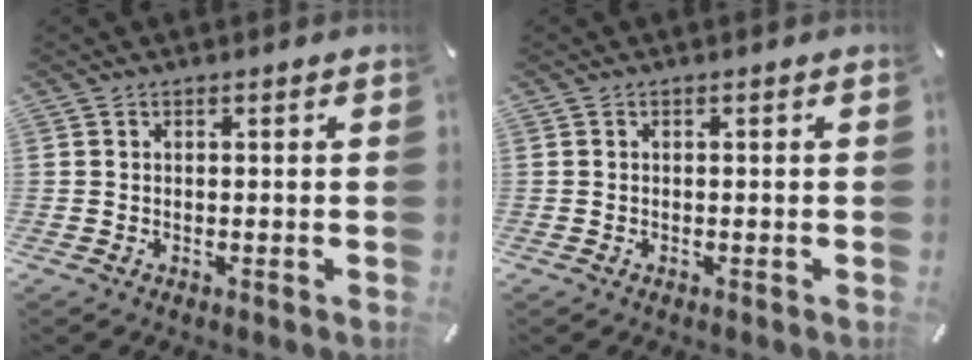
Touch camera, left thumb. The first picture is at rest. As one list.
[{"total": 0.0}]